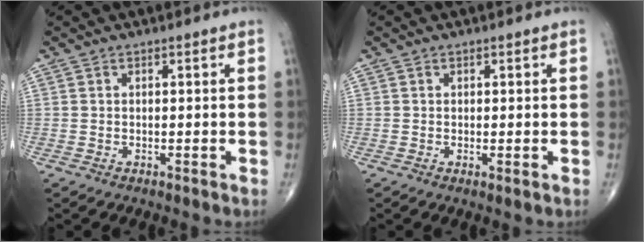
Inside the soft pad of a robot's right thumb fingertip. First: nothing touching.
{"total": 0.7, "force": [-0.1, 0.2, 0.7], "torque": [-0.016, -0.003, -0.003]}